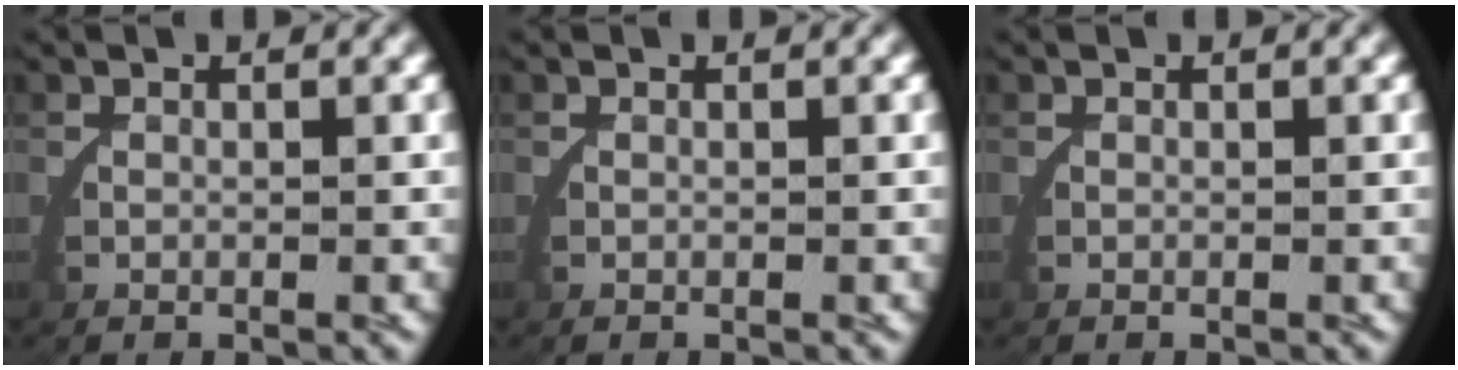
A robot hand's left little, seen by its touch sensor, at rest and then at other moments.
{"total": 0.0}
{"total": 0.0}